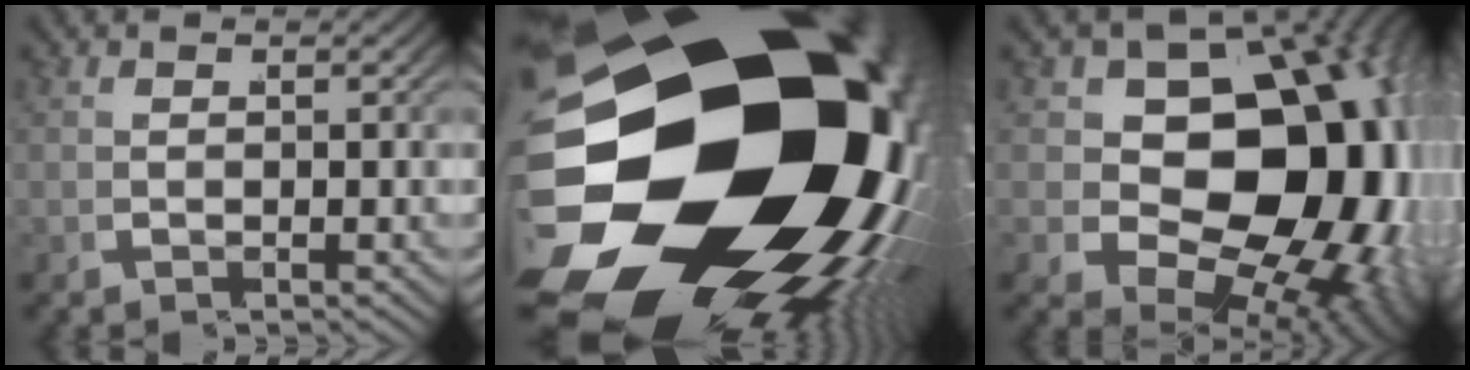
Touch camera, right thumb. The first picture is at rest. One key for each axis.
{"total": 47.7, "fx": -4.1, "fy": 30.9, "fz": 36.1, "tx": -0.539, "ty": -0.070, "tz": -0.041}
{"total": 27.5, "fx": 0.0, "fy": 18.8, "fz": 20.0, "tx": -0.312, "ty": -0.062, "tz": 0.023}